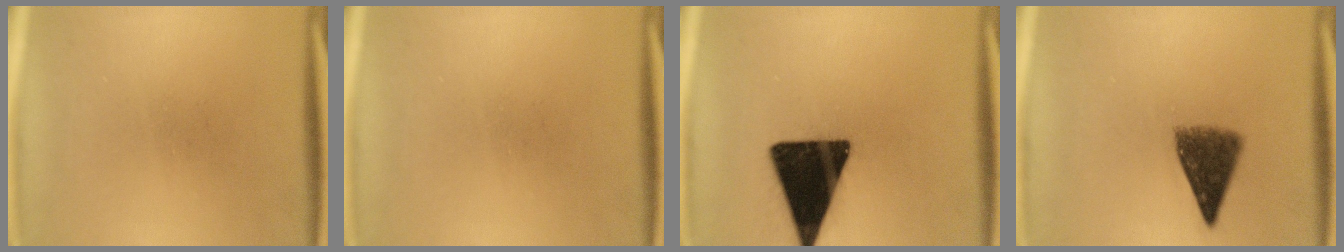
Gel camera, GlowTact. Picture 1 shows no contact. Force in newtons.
{"total": 0.0}
{"total": 19.6}
{"total": 7.7}